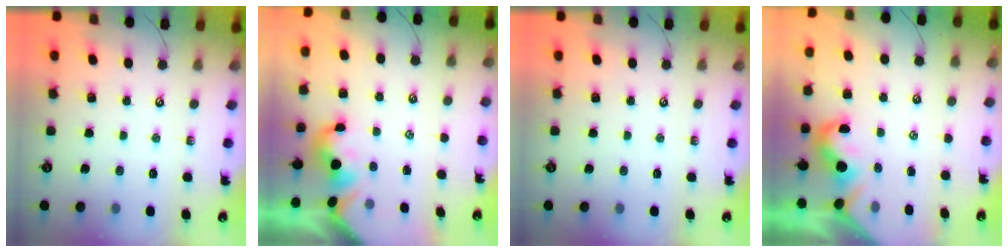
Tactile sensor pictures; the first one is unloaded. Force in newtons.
{"total": 0.0}
{"total": 0.0}
{"total": 2.0, "press": 2.0, "slide": 0.4}